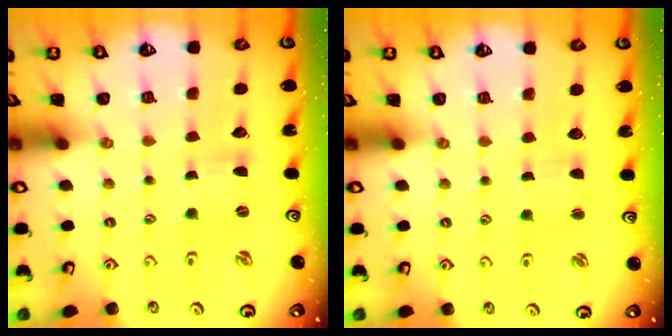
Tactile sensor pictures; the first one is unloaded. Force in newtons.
{"total": 2.3, "press": 2.3, "slide": 0.4}